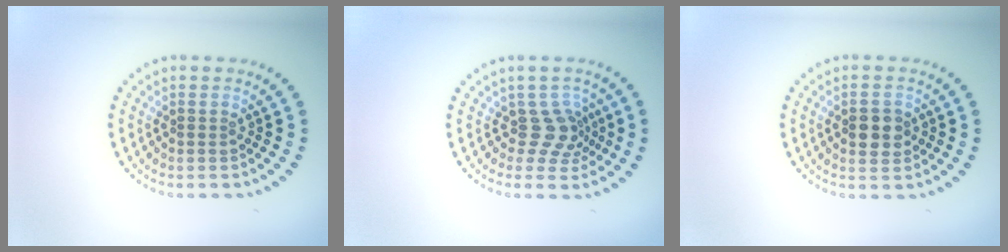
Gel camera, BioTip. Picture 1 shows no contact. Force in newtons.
{"total": 2.5, "press": 1.9, "slide": 1.7}
{"total": 2.5, "press": 2.5, "slide": 0.1}